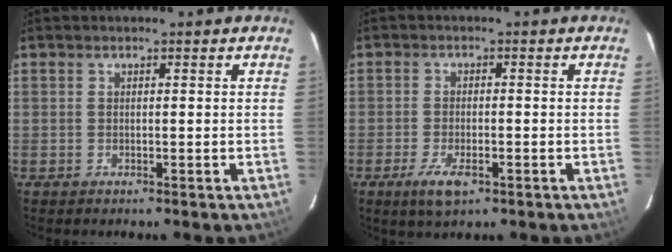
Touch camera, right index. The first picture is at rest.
{"total": 5.5, "force": [-2.9, 2.1, 4.1], "torque": [-0.095, -0.011, -0.050]}